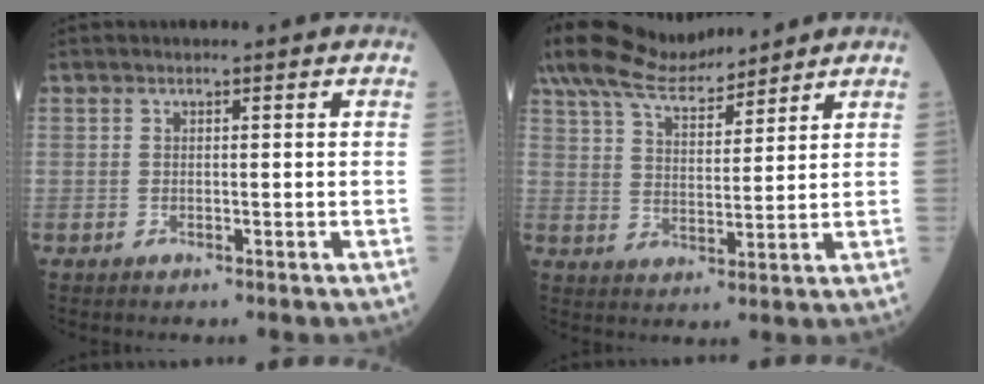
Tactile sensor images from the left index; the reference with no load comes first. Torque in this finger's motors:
{"motor_torque": [1.14, -1.00, 0.19, 0.12]}